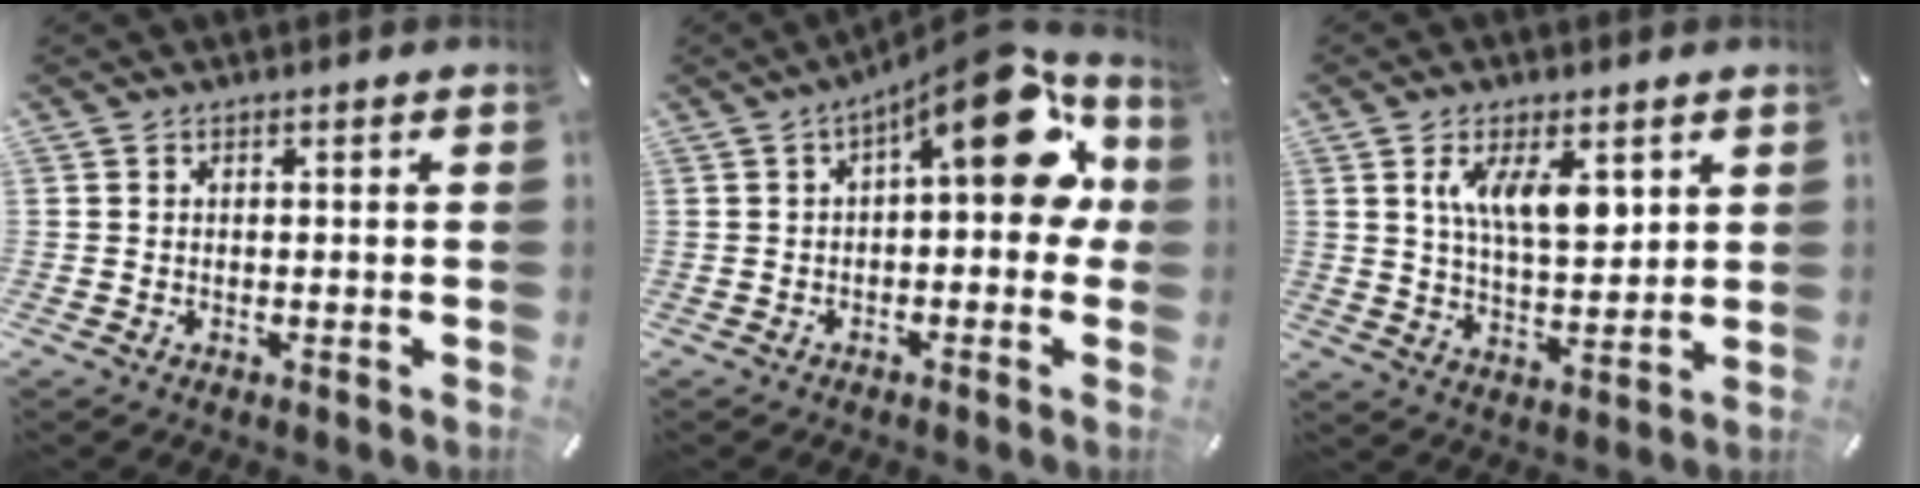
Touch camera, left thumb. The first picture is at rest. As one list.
[{"total": 15.9, "force": [5.4, 6.7, 13.3], "torque": [-0.170, -0.037, 0.083]}, {"total": 10.6, "force": [3.9, 5.3, 8.3], "torque": [-0.137, -0.009, 0.066]}]